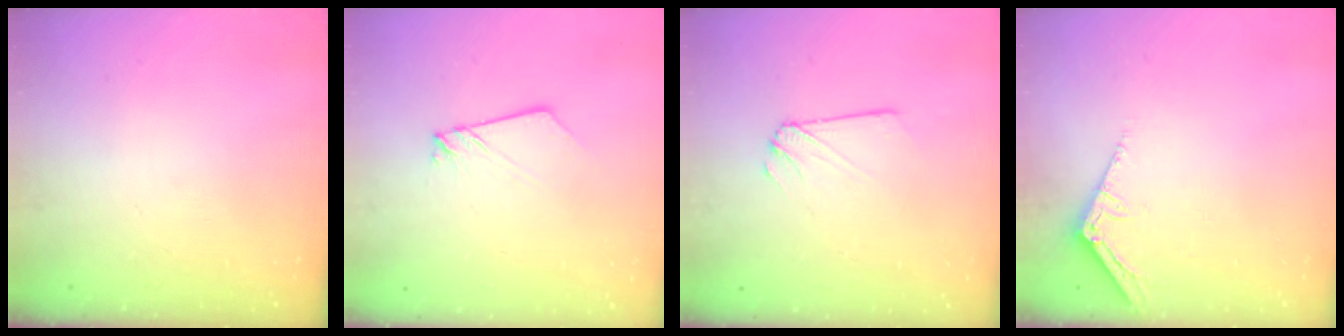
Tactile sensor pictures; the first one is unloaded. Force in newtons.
{"total": 2.7, "press": 2.6, "slide": 0.3}
{"total": 2.2, "press": 2.2, "slide": 0.1}
{"total": 3.2, "press": 3.2, "slide": 0.3}